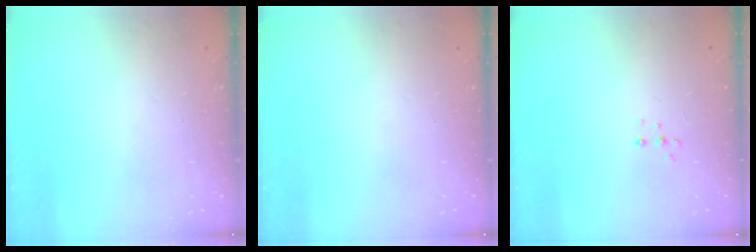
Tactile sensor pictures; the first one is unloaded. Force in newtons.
{"total": 0.0}
{"total": 4.0, "press": 3.9, "slide": 0.8}